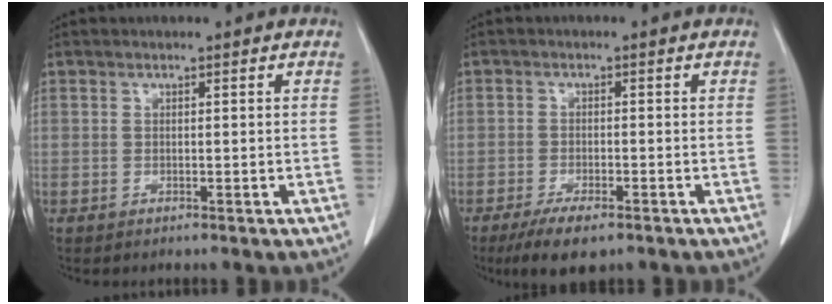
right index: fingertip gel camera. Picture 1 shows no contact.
{"total": 5.8, "force": [-4.0, 1.7, 3.8], "torque": [-0.066, -0.010, -0.065]}